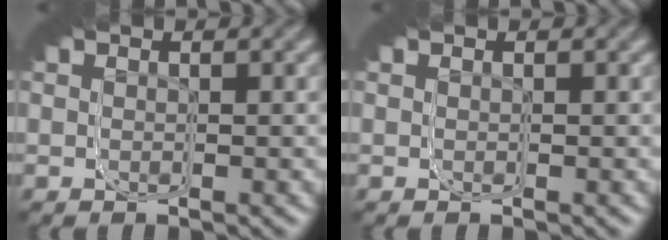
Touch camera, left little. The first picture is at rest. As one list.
[{"total": 0.0}]